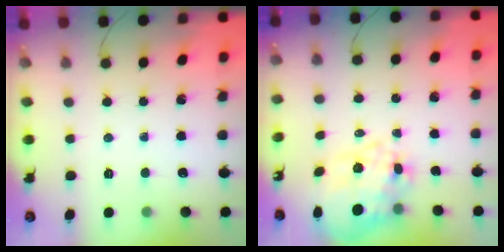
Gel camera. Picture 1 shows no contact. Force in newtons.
{"total": 13.0, "press": 12.7, "slide": 3.0}